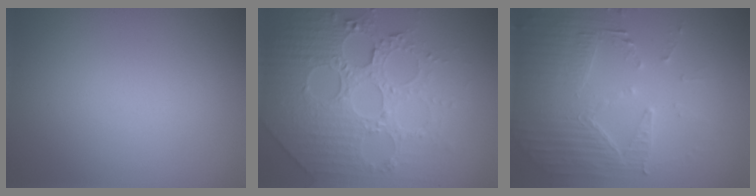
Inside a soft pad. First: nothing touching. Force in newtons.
{"total": 8.1, "press": 6.0, "slide": 5.5}
{"total": 5.0, "press": 4.4, "slide": 2.4}